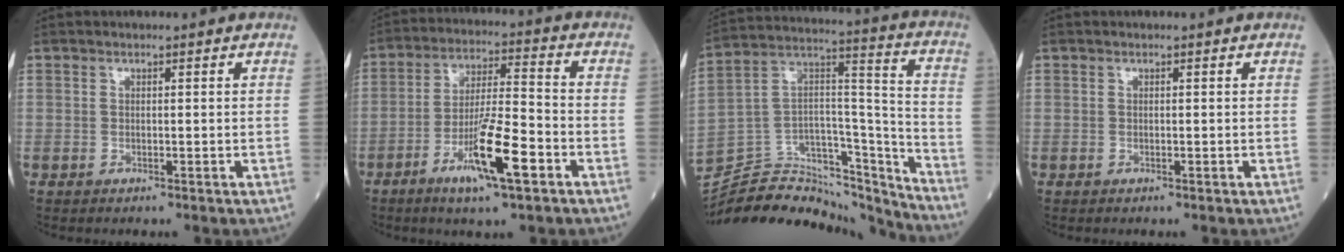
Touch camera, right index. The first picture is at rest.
{"total": 11.3, "force": [-5.3, 1.1, 9.9], "torque": [-0.175, -0.012, -0.095]}
{"total": 26.0, "force": [-24.8, 5.3, 5.9], "torque": [-0.121, 0.040, -0.389]}
{"total": 0.0}